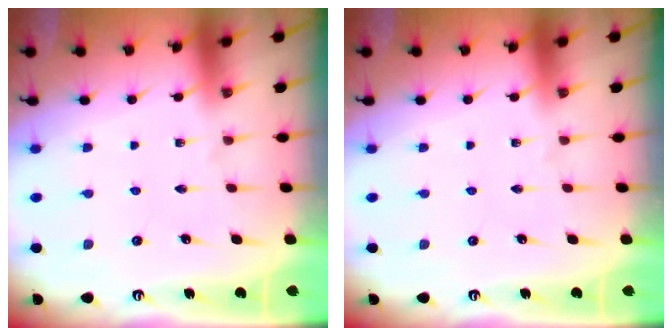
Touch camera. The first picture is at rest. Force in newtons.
{"total": 0.0}